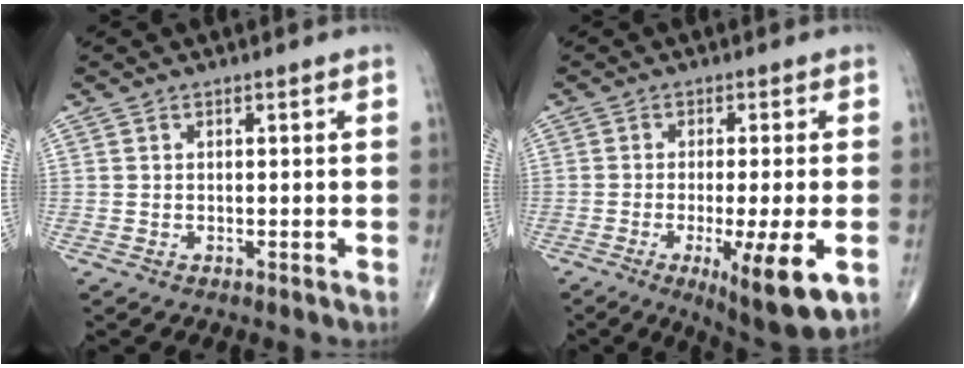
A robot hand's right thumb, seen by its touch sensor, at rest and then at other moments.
{"total": 11.8, "force": [-3.8, 2.2, 11.0], "torque": [-0.172, -0.017, -0.052]}